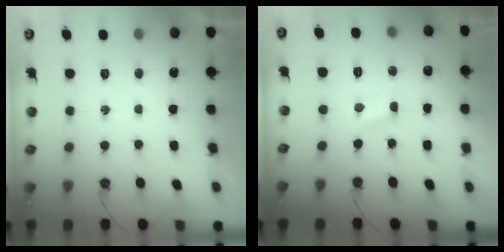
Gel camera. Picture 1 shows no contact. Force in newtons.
{"total": 1.3, "press": 1.3, "slide": 0.2}